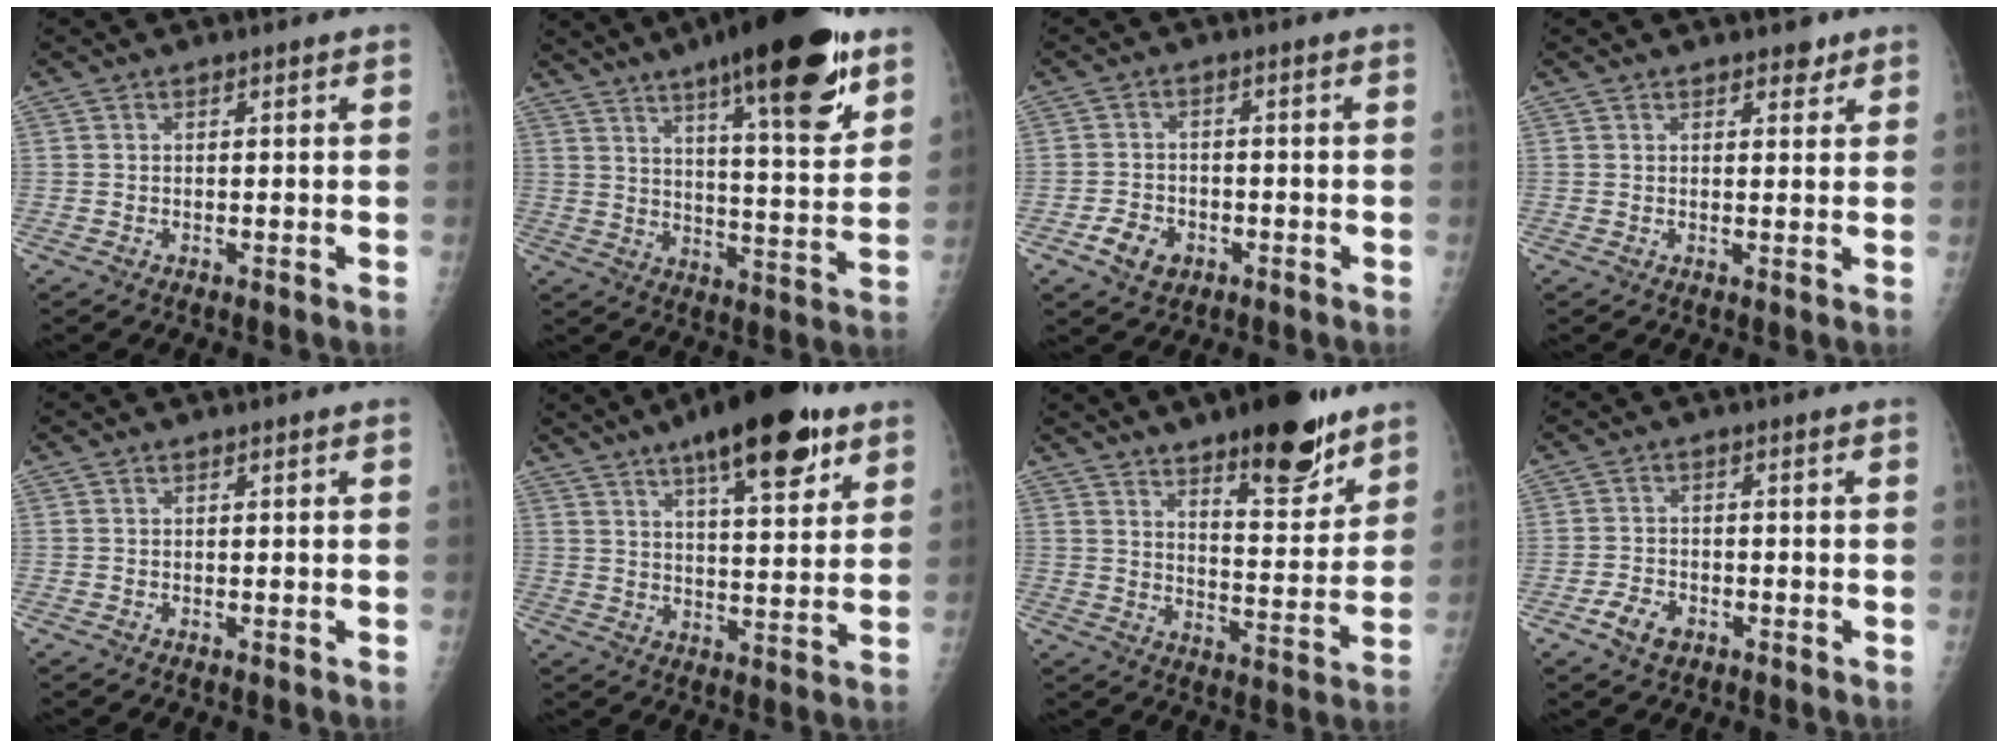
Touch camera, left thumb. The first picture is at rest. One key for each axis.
{"total": 23.4, "fx": 14.1, "fy": 5.2, "fz": 17.9, "tx": -0.249, "ty": -0.056, "tz": 0.210}
{"total": 5.0, "fx": -2.3, "fy": 3.7, "fz": 2.4, "tx": -0.033, "ty": 0.011, "tz": -0.035}
{"total": 2.5, "fx": 1.9, "fy": 1.3, "fz": 1.1, "tx": 0.001, "ty": -0.009, "tz": 0.022}
{"total": 0.0}
{"total": 17.2, "fx": 10.3, "fy": 5.3, "fz": 12.7, "tx": -0.162, "ty": -0.039, "tz": 0.154}
{"total": 16.6, "fx": 11.3, "fy": 5.2, "fz": 11.1, "tx": -0.122, "ty": -0.072, "tz": 0.174}
{"total": 4.2, "fx": -2.2, "fy": 2.7, "fz": 2.3, "tx": -0.038, "ty": 0.010, "tz": -0.038}